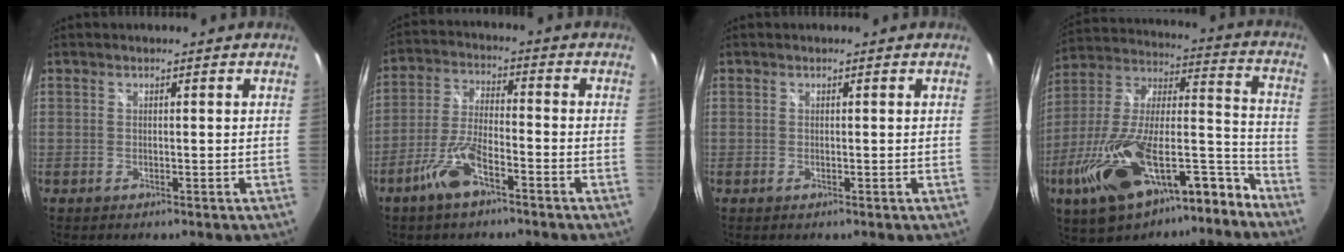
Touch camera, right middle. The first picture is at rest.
{"total": 8.4, "force": [-5.3, 2.4, 6.0], "torque": [-0.131, 0.001, -0.102]}
{"total": 0.0}
{"total": 26.0, "force": [-16.4, 9.5, 17.9], "torque": [-0.322, -0.007, -0.269]}